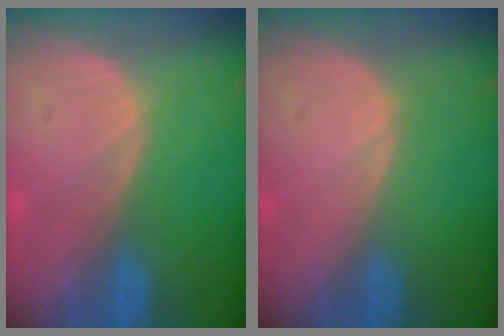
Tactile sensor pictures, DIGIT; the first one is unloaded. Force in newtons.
{"total": 0.0}